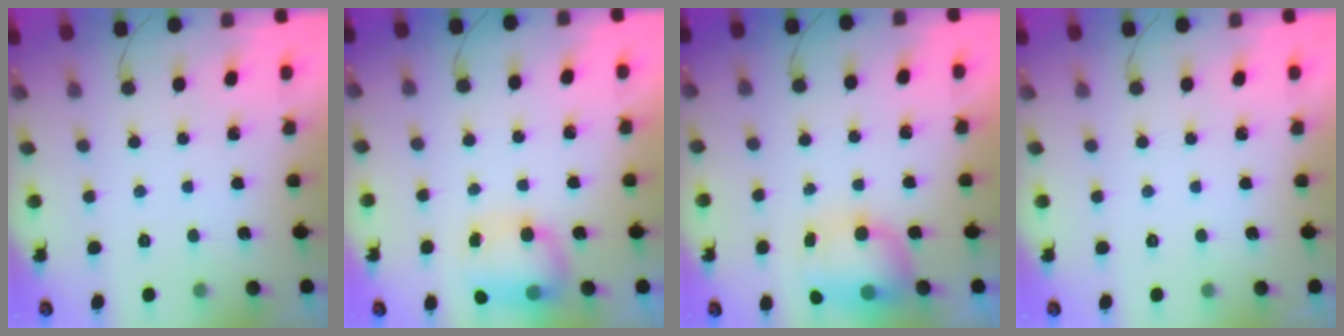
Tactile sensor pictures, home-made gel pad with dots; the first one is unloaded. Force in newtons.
{"total": 7.9, "press": 7.8, "slide": 0.6}
{"total": 8.3, "press": 8.1, "slide": 1.8}
{"total": 0.0}